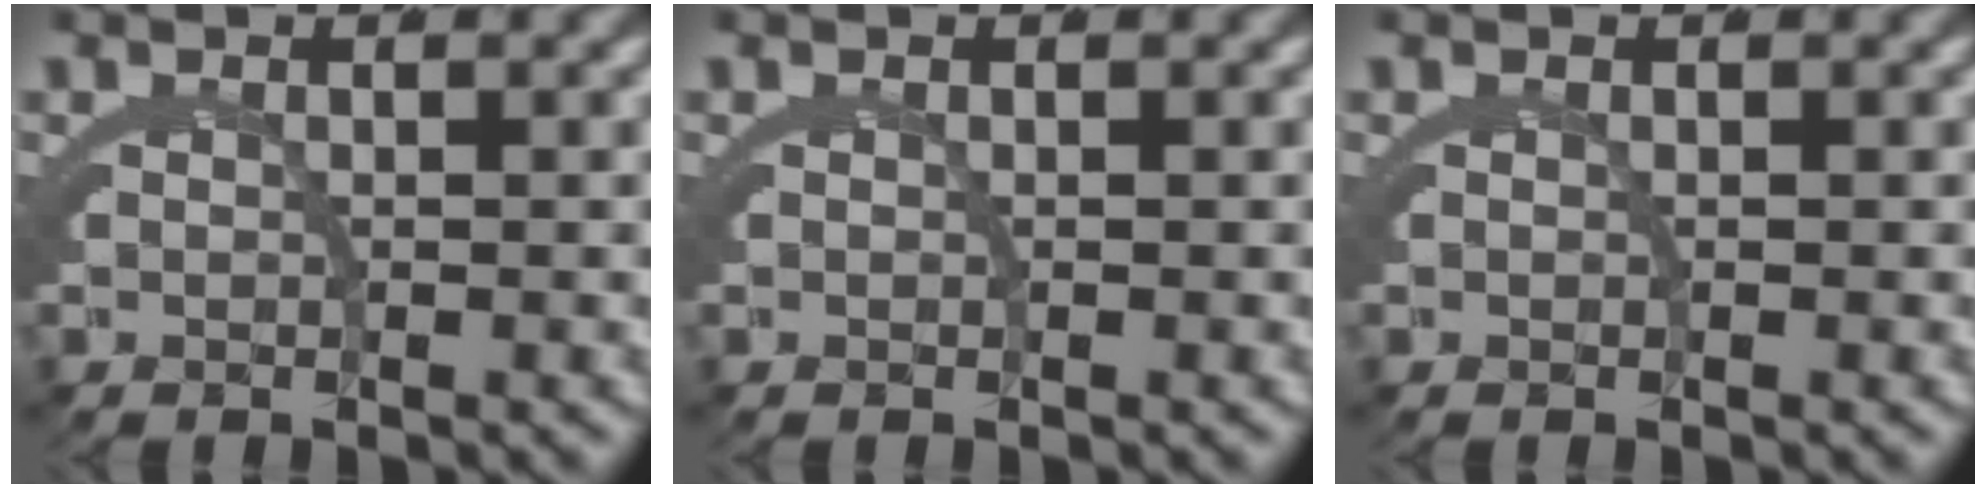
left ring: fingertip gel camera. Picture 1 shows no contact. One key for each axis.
{"total": 0.0}
{"total": 0.0}